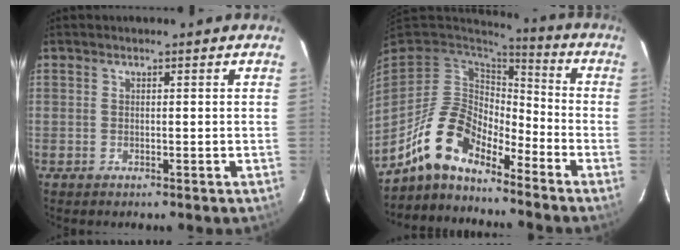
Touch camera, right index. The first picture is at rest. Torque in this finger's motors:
{"motor_torque": [0.69, -0.71, -0.16, -0.21]}